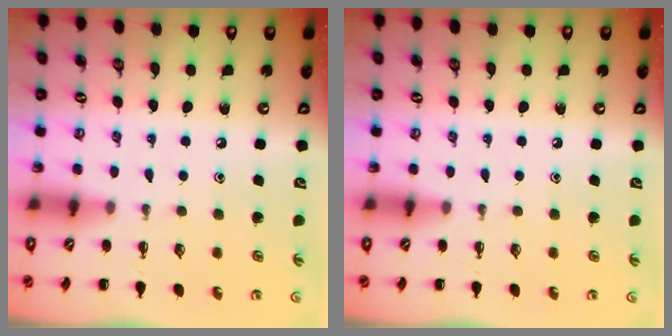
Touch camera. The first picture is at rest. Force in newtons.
{"total": 0.0}